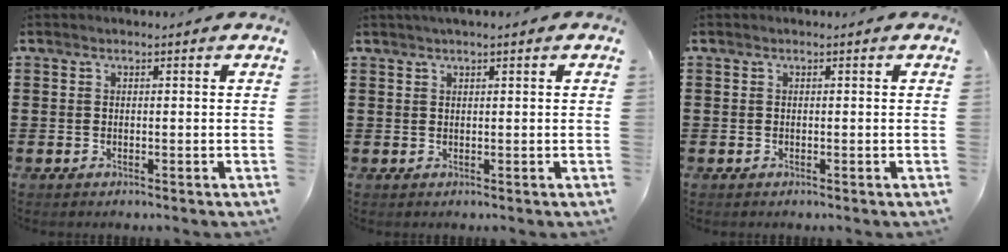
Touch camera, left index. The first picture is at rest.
{"total": 0.9, "force": [0.7, 0.0, 0.6], "torque": [-0.012, 0.002, 0.012]}
{"total": 0.0}